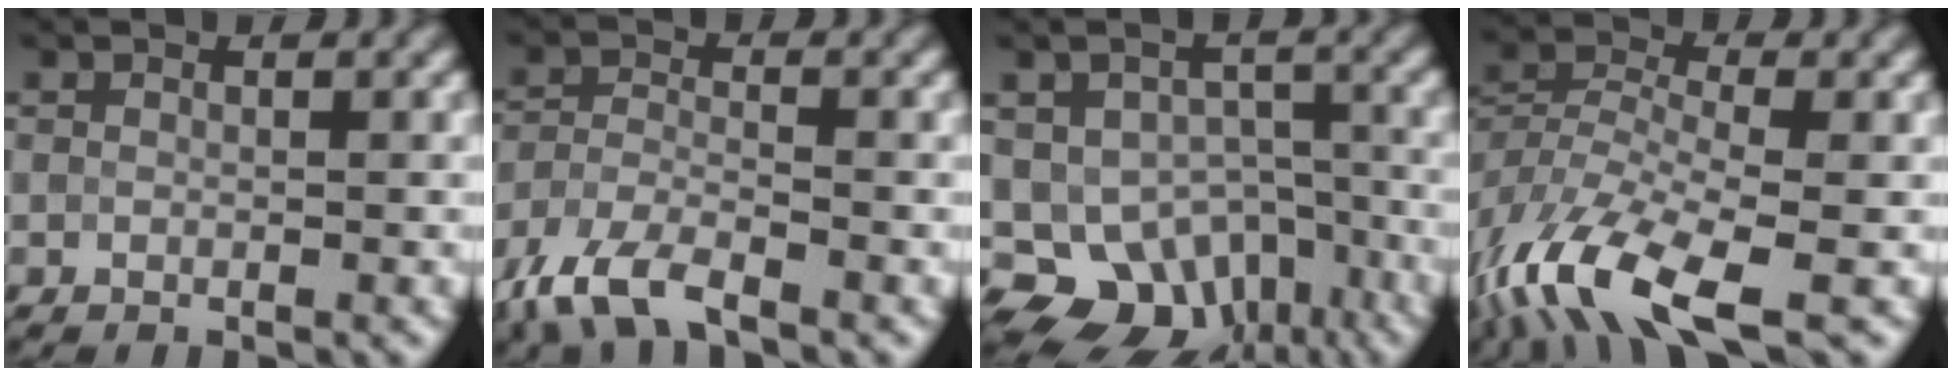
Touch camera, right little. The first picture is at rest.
{"total": 5.9, "force": [-4.3, 1.9, 3.5], "torque": [-0.077, -0.012, -0.093]}
{"total": 8.6, "force": [-4.2, 6.3, 4.0], "torque": [-0.049, -0.017, -0.063]}
{"total": 10.4, "force": [-6.2, 3.8, 7.5], "torque": [-0.156, -0.011, -0.130]}